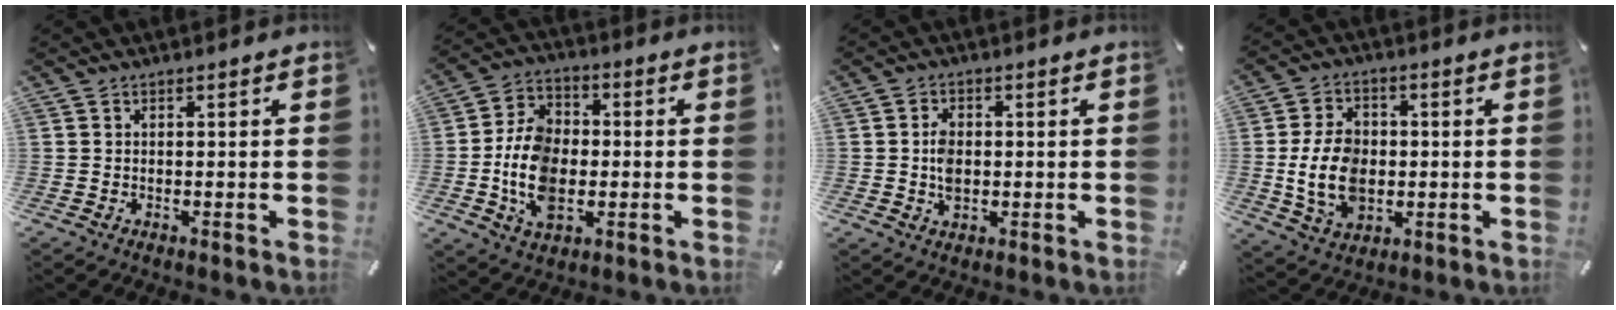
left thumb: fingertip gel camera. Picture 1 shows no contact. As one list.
[{"total": 12.3, "force": [-2.4, 8.9, 8.2], "torque": [-0.195, 0.012, -0.042]}, {"total": 4.7, "force": [-0.1, 3.2, 3.4], "torque": [-0.063, 0.002, -0.005]}, {"total": 12.2, "force": [-0.8, 9.0, 8.1], "torque": [-0.175, 0.004, -0.014]}]